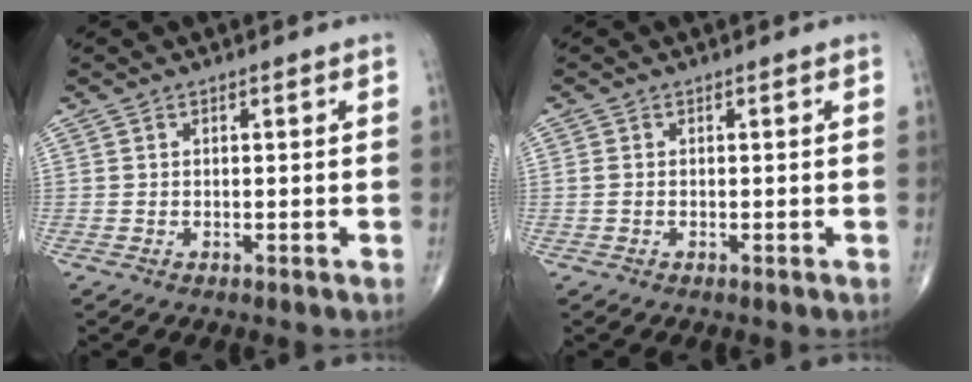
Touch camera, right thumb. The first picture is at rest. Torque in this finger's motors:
{"motor_torque": [-0.10, -0.05, -0.01, 0.25, -0.02]}